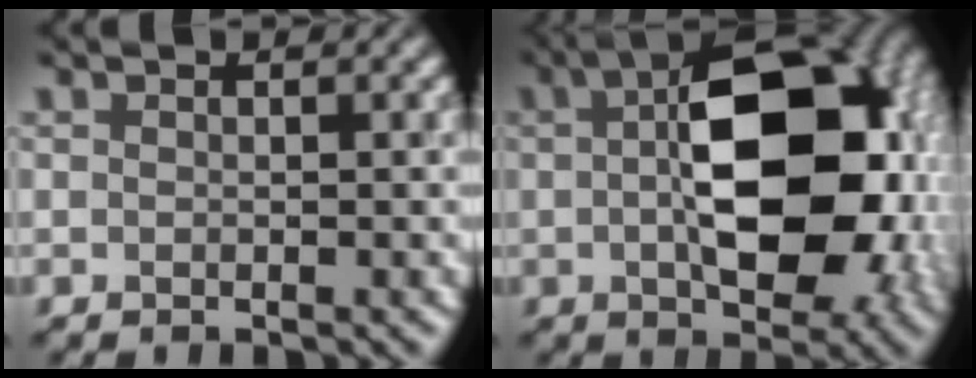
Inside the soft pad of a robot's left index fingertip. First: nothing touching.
{"total": 15.5, "force": [0.5, 8.8, 12.7], "torque": [-0.180, 0.003, 0.018]}